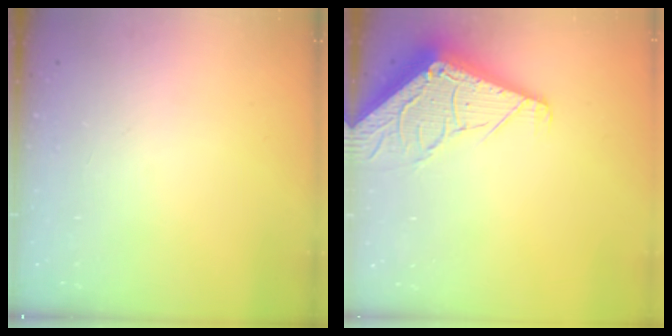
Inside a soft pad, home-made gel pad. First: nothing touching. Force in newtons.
{"total": 6.5, "press": 6.5, "slide": 0.7}